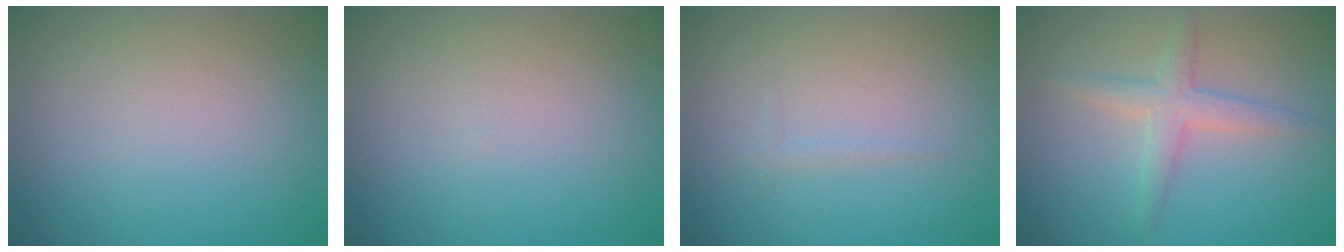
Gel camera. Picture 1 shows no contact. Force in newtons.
{"total": 0.0}
{"total": 0.6, "press": 0.5, "slide": 0.1}
{"total": 2.7, "press": 2.7, "slide": 0.1}